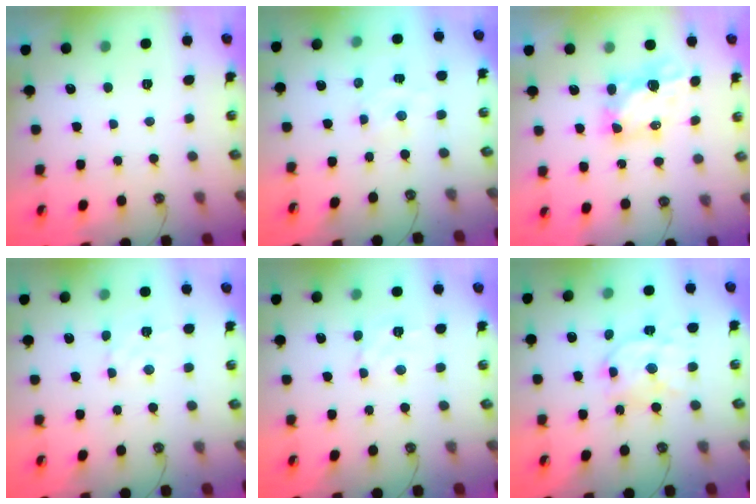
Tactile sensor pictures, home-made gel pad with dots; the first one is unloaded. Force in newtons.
{"total": 1.8, "press": 1.8, "slide": 0.3}
{"total": 5.8, "press": 5.8, "slide": 0.4}
{"total": 2.9, "press": 2.9, "slide": 0.5}
{"total": 3.0, "press": 3.0, "slide": 0.3}
{"total": 12.4, "press": 12.4, "slide": 1.0}